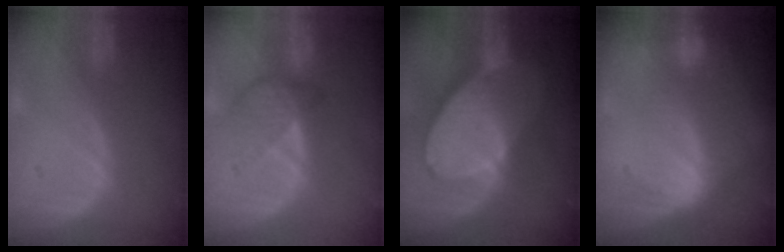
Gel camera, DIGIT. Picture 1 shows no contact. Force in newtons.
{"total": 4.2, "press": 3.8, "slide": 1.8}
{"total": 10.2, "press": 9.0, "slide": 4.8}
{"total": 7.3, "press": 6.2, "slide": 3.8}